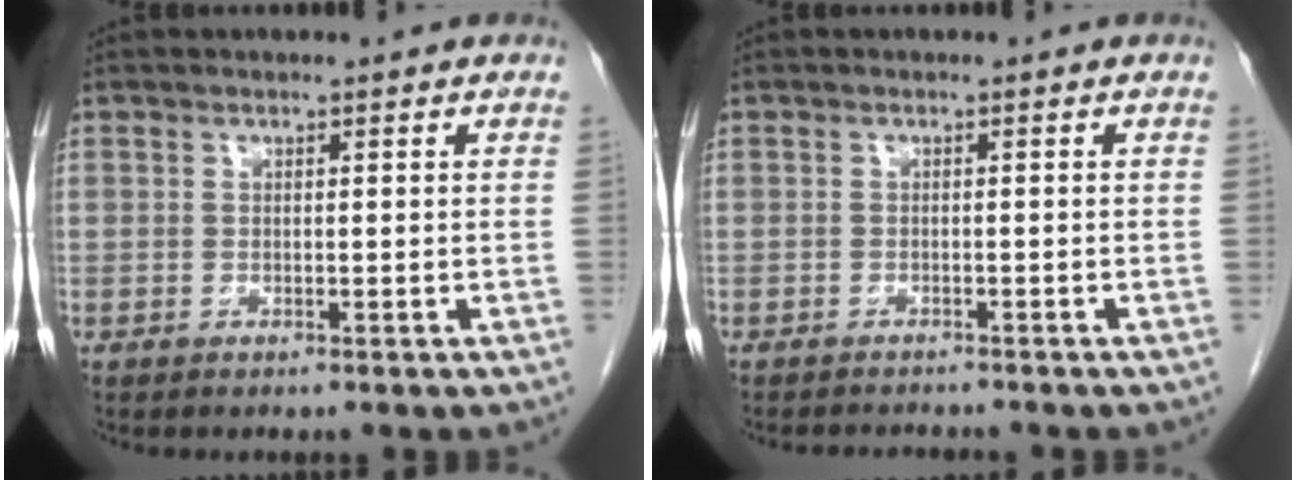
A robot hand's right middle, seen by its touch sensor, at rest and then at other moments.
{"total": 2.4, "force": [-2.4, 0.1, 0.3], "torque": [-0.003, -0.009, -0.033]}